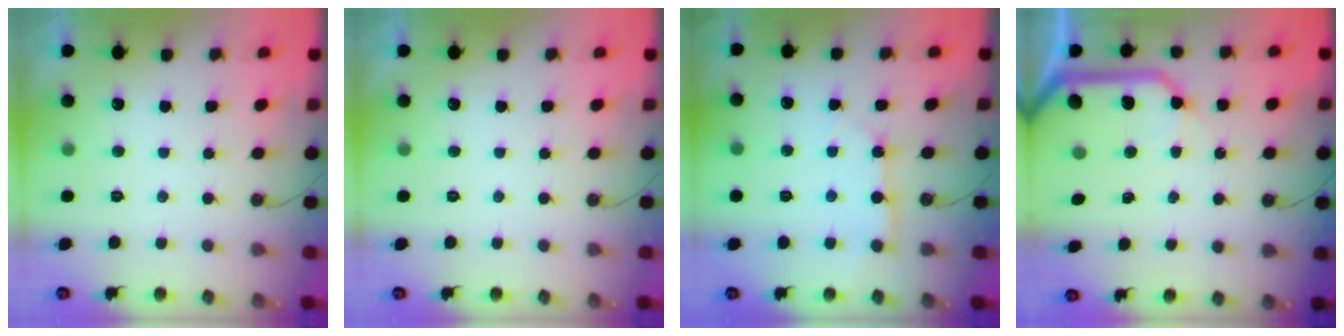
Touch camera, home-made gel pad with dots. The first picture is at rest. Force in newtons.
{"total": 0.0}
{"total": 3.1, "press": 3.1, "slide": 0.2}
{"total": 14.1, "press": 14.1, "slide": 1.0}